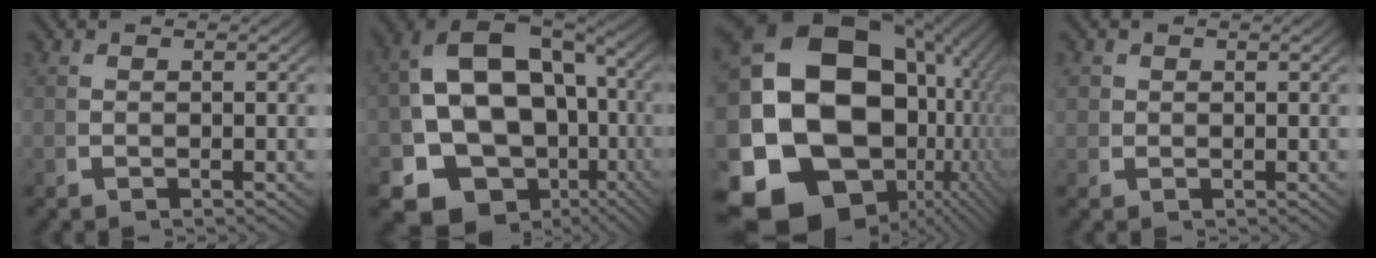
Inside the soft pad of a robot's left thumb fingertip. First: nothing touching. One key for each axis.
{"total": 19.6, "fx": -5.2, "fy": 15.0, "fz": 11.4, "tx": -0.245, "ty": -0.083, "tz": -0.072}
{"total": 29.9, "fx": -1.4, "fy": 21.6, "fz": 20.6, "tx": -0.365, "ty": -0.062, "tz": -0.011}
{"total": 1.5, "fx": 0.5, "fy": 1.4, "fz": 0.3, "tx": -0.012, "ty": -0.009, "tz": 0.010}